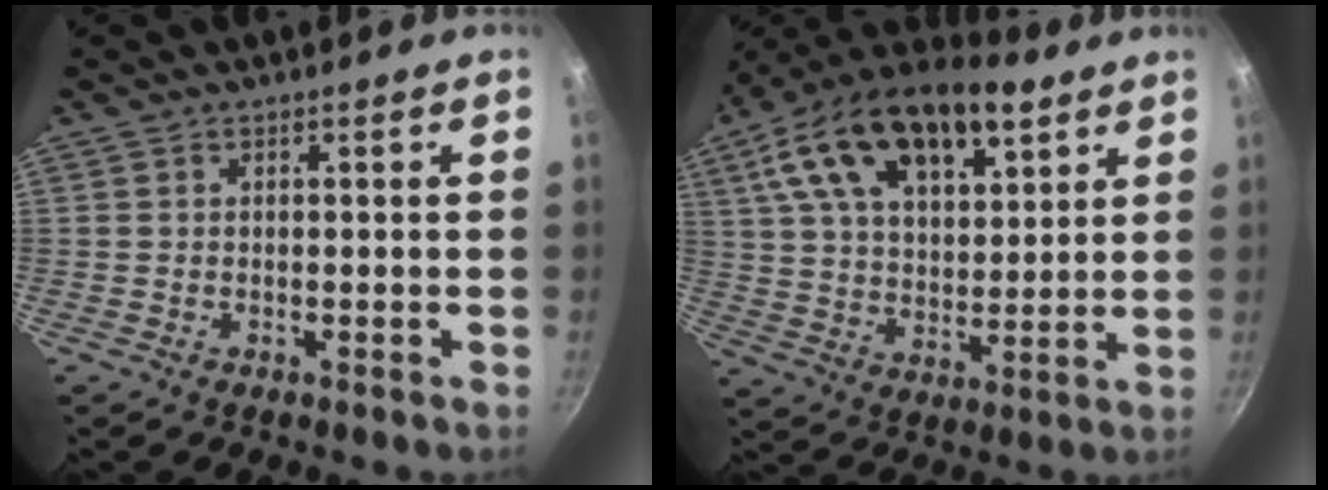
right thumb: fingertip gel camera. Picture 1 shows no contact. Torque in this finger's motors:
{"motor_torque": [0.00, 5.01, 1.41, 0.22, 0.55]}